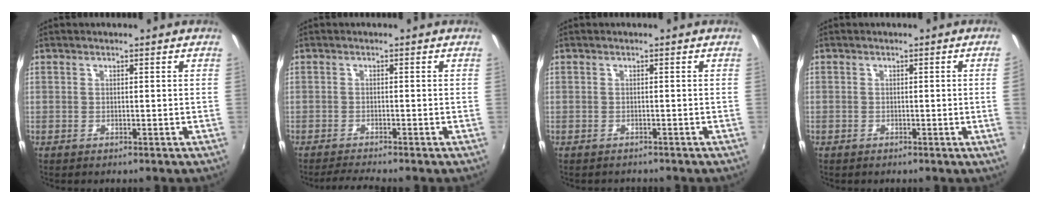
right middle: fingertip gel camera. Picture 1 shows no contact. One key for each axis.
{"total": 3.3, "fx": -3.1, "fy": -0.7, "fz": 1.1, "tx": -0.034, "ty": -0.009, "tz": -0.057}
{"total": 1.7, "fx": -1.6, "fy": 0.6, "fz": 0.1, "tx": -0.009, "ty": -0.006, "tz": -0.024}
{"total": 2.0, "fx": -0.2, "fy": -1.2, "fz": 1.5, "tx": -0.021, "ty": -0.012, "tz": 0.002}